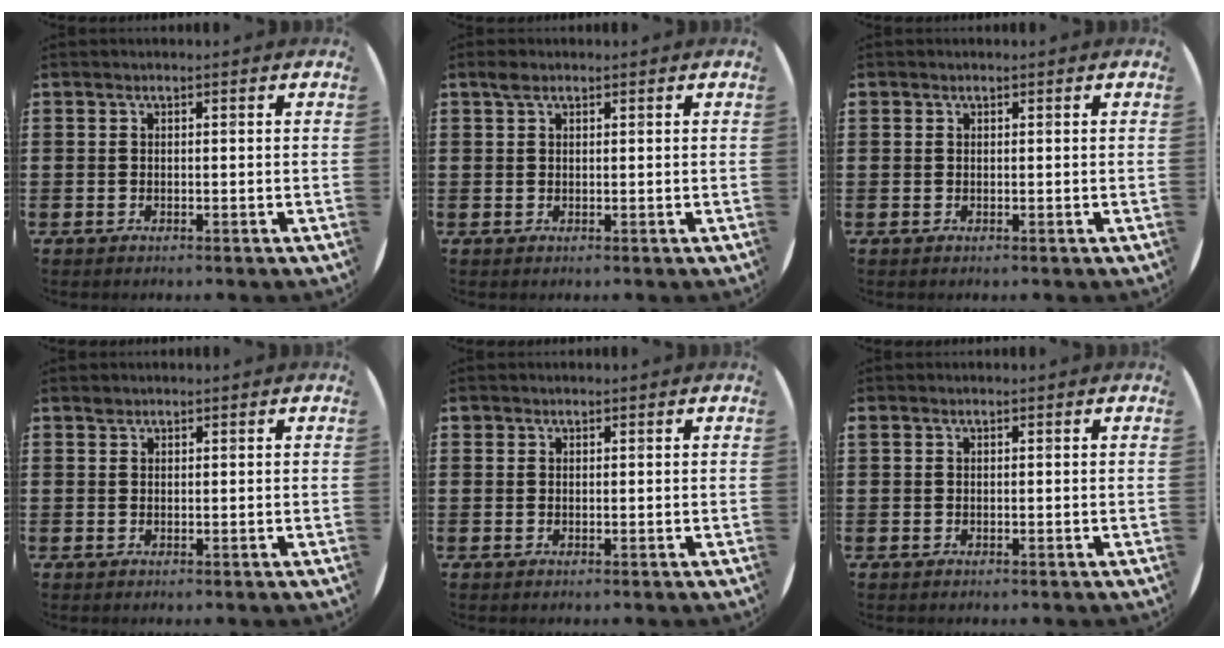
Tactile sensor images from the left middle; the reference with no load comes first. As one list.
[{"total": 1.2, "force": [0.9, 0.6, 0.5], "torque": [-0.005, 0.001, 0.015]}, {"total": 0.0}, {"total": 0.7, "force": [0.6, 0.3, 0.0], "torque": [0.007, -0.001, 0.010]}, {"total": 0.5, "force": [0.4, 0.3, -0.1], "torque": [0.001, 0.004, 0.008]}, {"total": 0.0}]